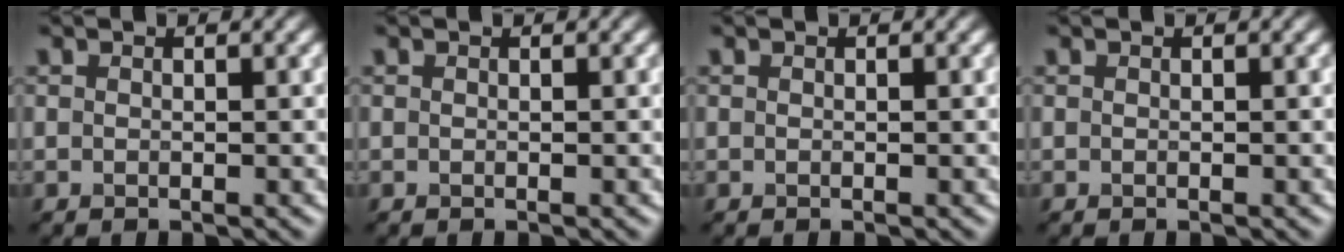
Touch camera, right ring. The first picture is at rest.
{"total": 0.0}
{"total": 0.0}
{"total": 0.0}